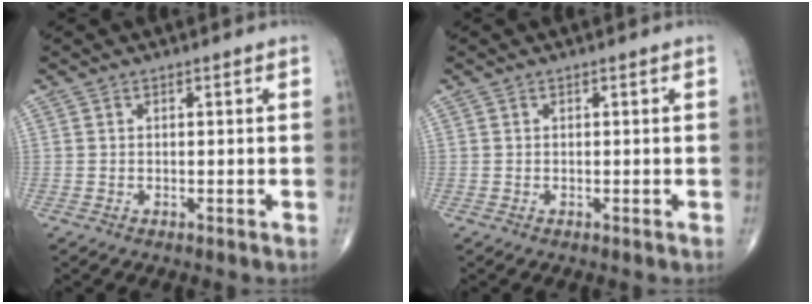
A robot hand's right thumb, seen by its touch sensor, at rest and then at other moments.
{"total": 0.0}